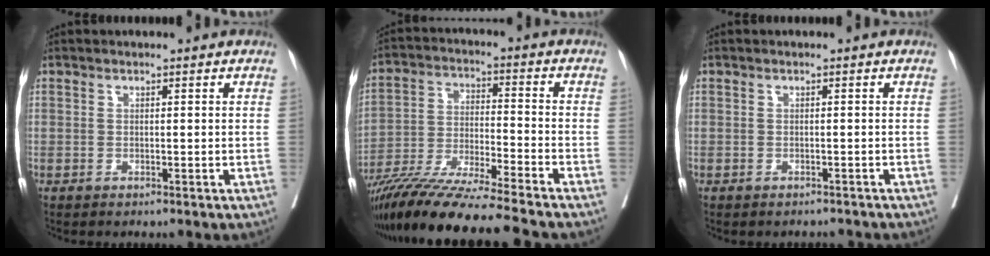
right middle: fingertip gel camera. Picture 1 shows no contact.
{"total": 16.5, "force": [-14.2, -1.6, 8.1], "torque": [-0.152, -0.034, -0.251]}
{"total": 1.9, "force": [-1.8, 0.6, 0.0], "torque": [0.002, -0.002, -0.026]}